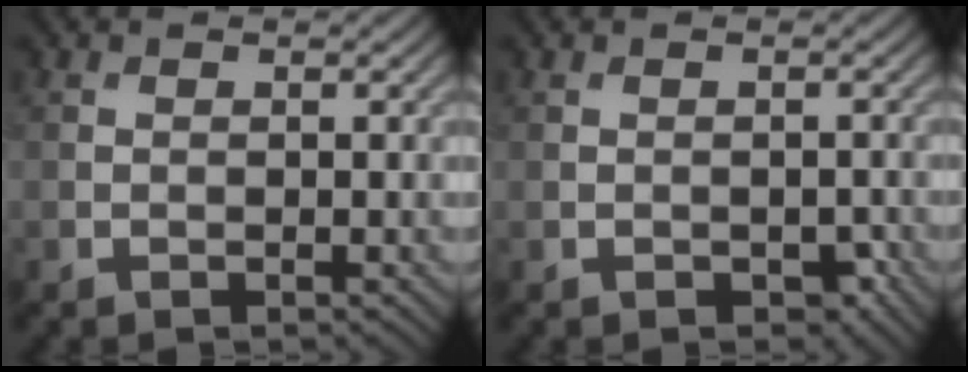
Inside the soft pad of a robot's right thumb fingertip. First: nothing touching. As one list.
[{"total": 1.6, "force": [-0.8, 1.0, 1.0], "torque": [-0.017, -0.007, -0.010]}]